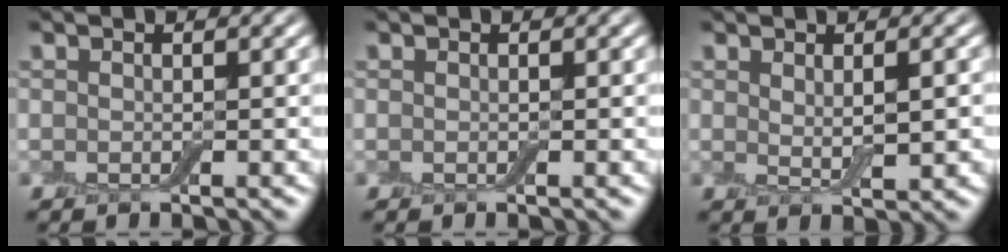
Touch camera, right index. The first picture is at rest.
{"total": 0.0}
{"total": 2.4, "force": [0.6, 0.6, 2.2], "torque": [-0.041, -0.004, 0.013]}